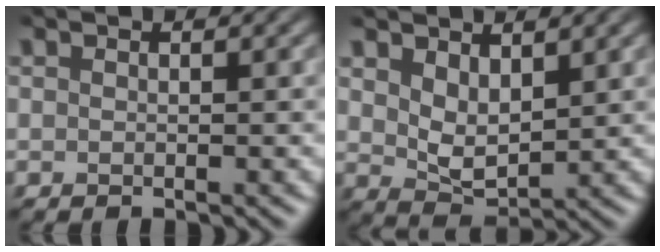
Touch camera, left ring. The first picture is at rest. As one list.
[{"total": 3.4, "force": [1.6, 1.8, 2.4], "torque": [-0.049, -0.007, 0.036]}]